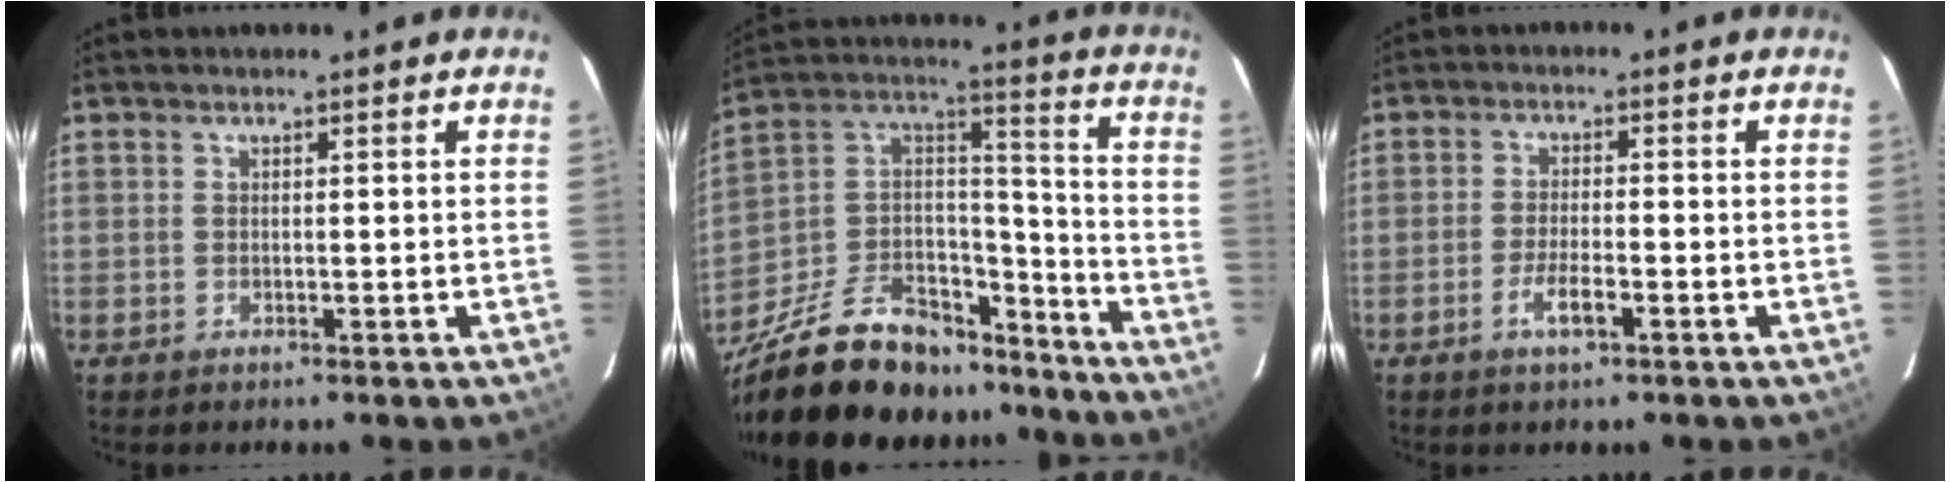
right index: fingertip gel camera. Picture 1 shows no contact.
{"total": 30.0, "force": [-22.3, 13.3, 15.0], "torque": [-0.310, 0.033, -0.339]}
{"total": 4.2, "force": [-2.4, 0.8, 3.4], "torque": [-0.074, -0.003, -0.044]}